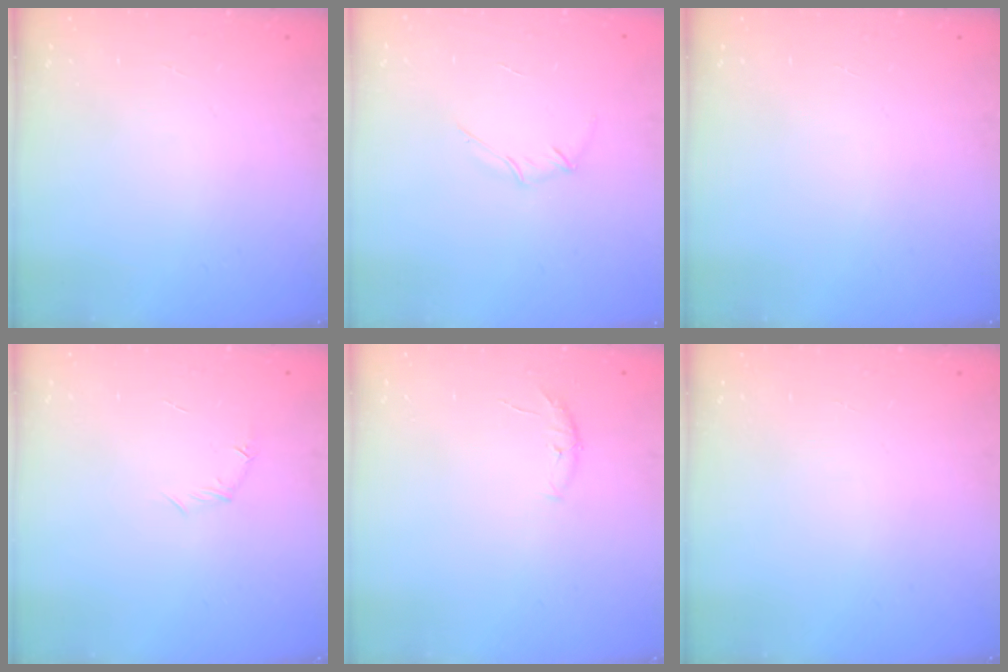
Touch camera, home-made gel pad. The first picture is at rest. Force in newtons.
{"total": 4.1, "press": 4.0, "slide": 1.0}
{"total": 0.0}
{"total": 4.7, "press": 4.5, "slide": 1.4}
{"total": 4.2, "press": 4.2, "slide": 0.6}
{"total": 0.0}